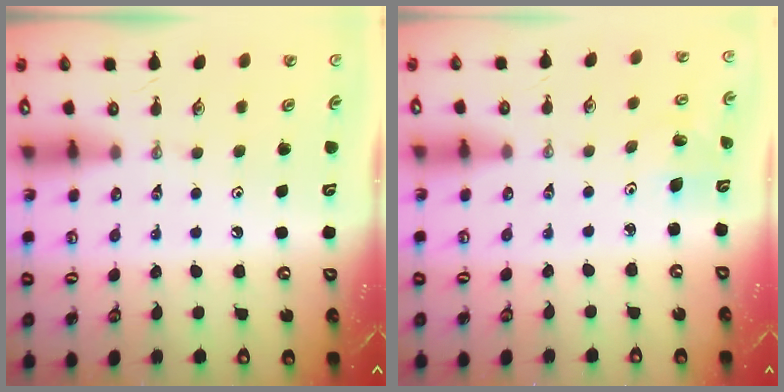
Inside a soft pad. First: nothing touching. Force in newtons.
{"total": 3.8, "press": 3.8, "slide": 0.2}